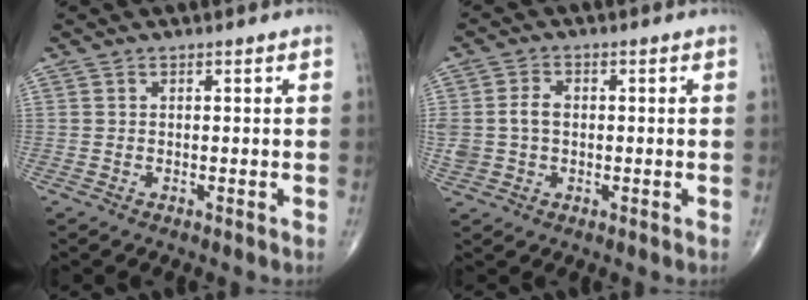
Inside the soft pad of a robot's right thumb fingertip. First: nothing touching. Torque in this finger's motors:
{"motor_torque": [0.72, 0.64, 0.56, -0.12, 0.03]}